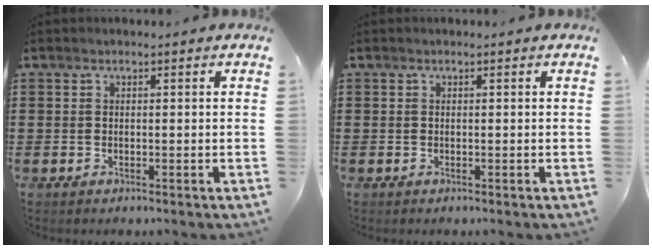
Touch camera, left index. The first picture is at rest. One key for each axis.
{"total": 0.0}